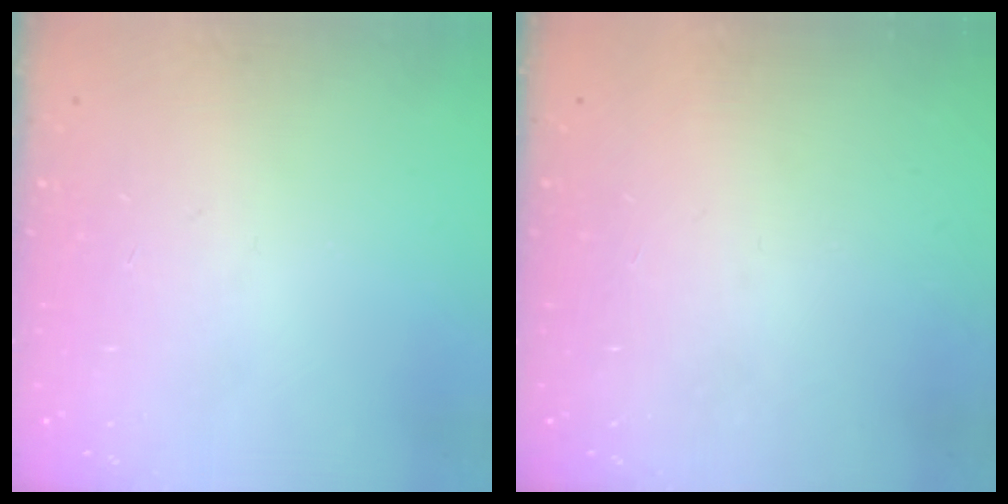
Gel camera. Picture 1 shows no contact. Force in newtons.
{"total": 1.6, "press": 1.6, "slide": 0.1}